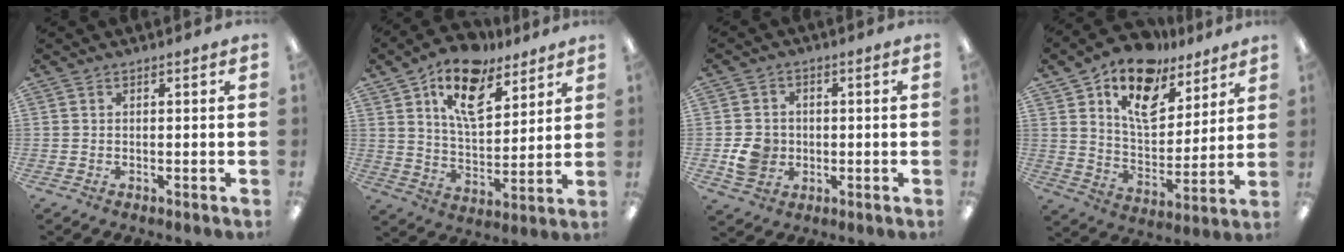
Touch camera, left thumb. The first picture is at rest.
{"total": 15.4, "force": [9.8, 7.6, 9.1], "torque": [-0.145, -0.044, 0.171]}
{"total": 6.7, "force": [-1.3, 6.0, 2.7], "torque": [-0.046, 0.009, -0.020]}
{"total": 16.3, "force": [11.1, 9.0, 7.8], "torque": [-0.130, -0.066, 0.196]}